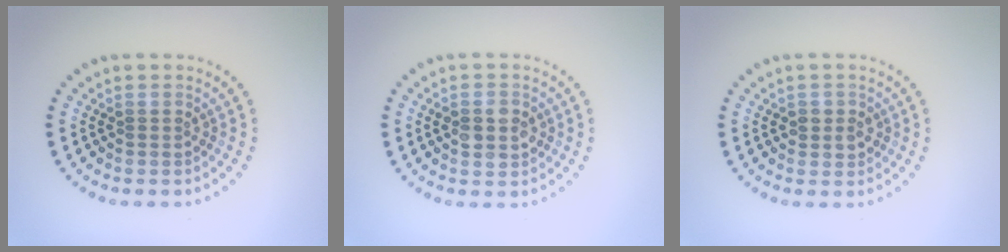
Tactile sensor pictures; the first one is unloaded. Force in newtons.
{"total": 2.4, "press": 2.4, "slide": 0.2}
{"total": 1.6, "press": 1.6, "slide": 0.4}